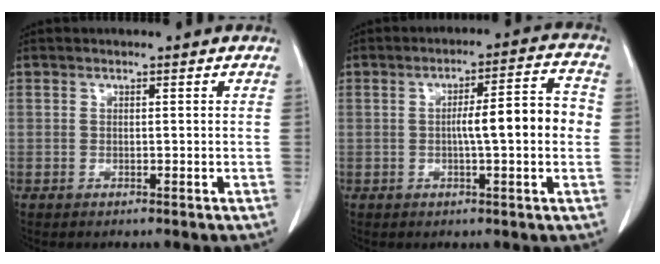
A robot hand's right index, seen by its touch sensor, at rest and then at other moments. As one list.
[{"total": 8.8, "force": [-0.4, 0.8, 8.7], "torque": [-0.123, 0.021, -0.009]}]